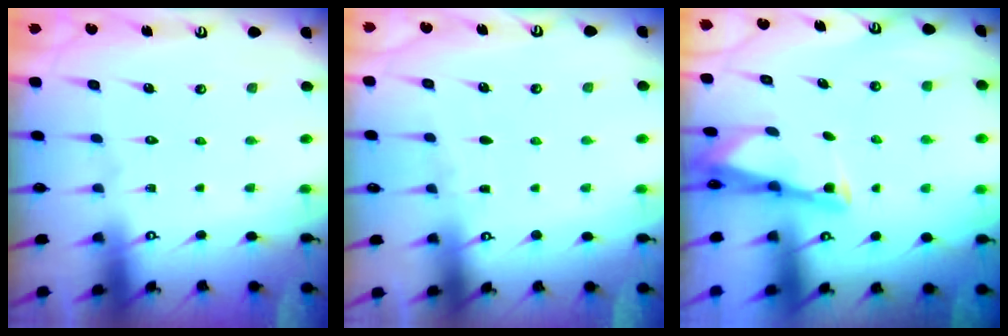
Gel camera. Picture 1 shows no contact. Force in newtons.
{"total": 2.3, "press": 2.2, "slide": 0.3}
{"total": 2.6, "press": 2.6, "slide": 0.1}